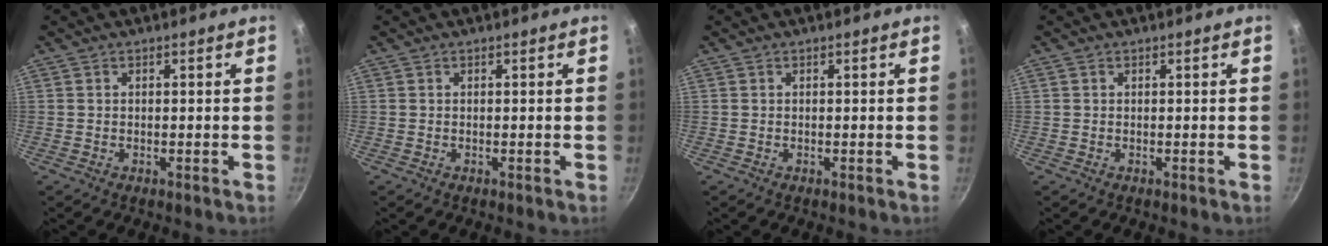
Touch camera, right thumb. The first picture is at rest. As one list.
[{"total": 0.0}, {"total": 0.0}, {"total": 0.0}]